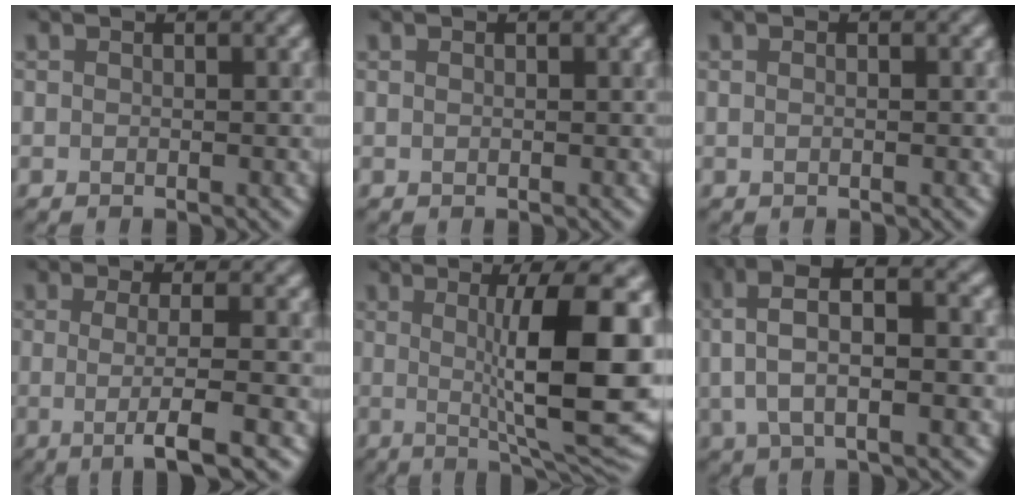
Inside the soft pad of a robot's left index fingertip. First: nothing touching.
{"total": 0.6, "force": [0.2, 0.3, 0.5], "torque": [-0.004, -0.006, -0.001]}
{"total": 1.7, "force": [0.5, 0.9, 1.3], "torque": [-0.005, 0.003, -0.010]}
{"total": 4.6, "force": [-0.7, 1.0, 4.5], "torque": [-0.071, -0.009, -0.014]}
{"total": 12.2, "force": [1.0, 2.5, 11.8], "torque": [-0.156, 0.001, 0.022]}
{"total": 7.9, "force": [1.7, 3.2, 7.0], "torque": [-0.131, 0.016, 0.029]}